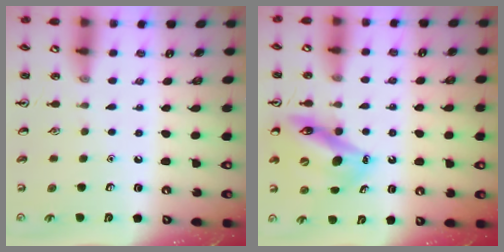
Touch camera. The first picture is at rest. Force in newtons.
{"total": 12.8, "press": 12.1, "slide": 4.2}